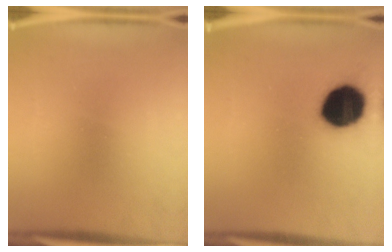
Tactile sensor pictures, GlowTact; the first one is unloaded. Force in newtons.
{"total": 16.4}